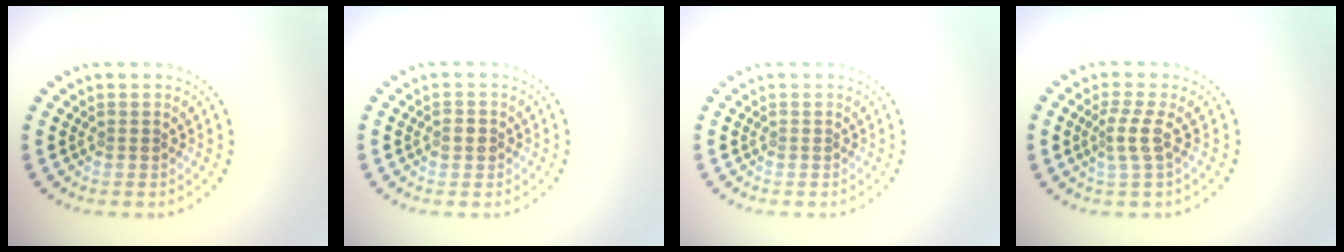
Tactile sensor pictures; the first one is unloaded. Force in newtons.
{"total": 1.2, "press": 1.2, "slide": 0.3}
{"total": 0.0}
{"total": 2.2, "press": 1.6, "slide": 1.5}